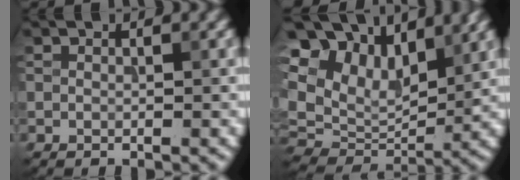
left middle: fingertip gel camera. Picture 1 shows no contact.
{"total": 14.0, "force": [7.1, 8.9, 8.1], "torque": [-0.203, 0.033, 0.129]}